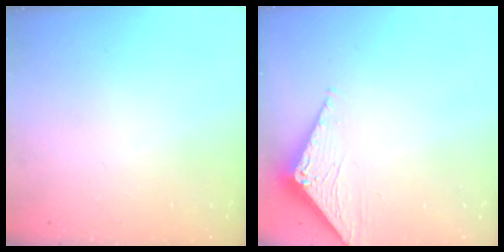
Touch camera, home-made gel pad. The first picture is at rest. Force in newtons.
{"total": 3.1, "press": 3.1, "slide": 0.2}